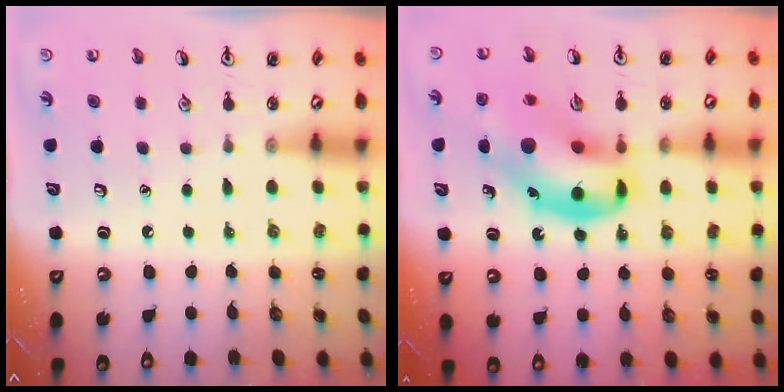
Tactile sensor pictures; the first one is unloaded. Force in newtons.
{"total": 17.3, "press": 17.0, "slide": 3.3}